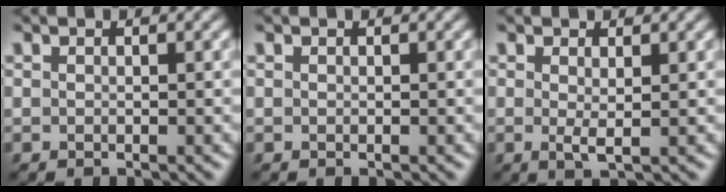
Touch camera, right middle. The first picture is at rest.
{"total": 0.0}
{"total": 1.3, "force": [0.2, 0.2, 1.3], "torque": [-0.023, -0.004, 0.004]}